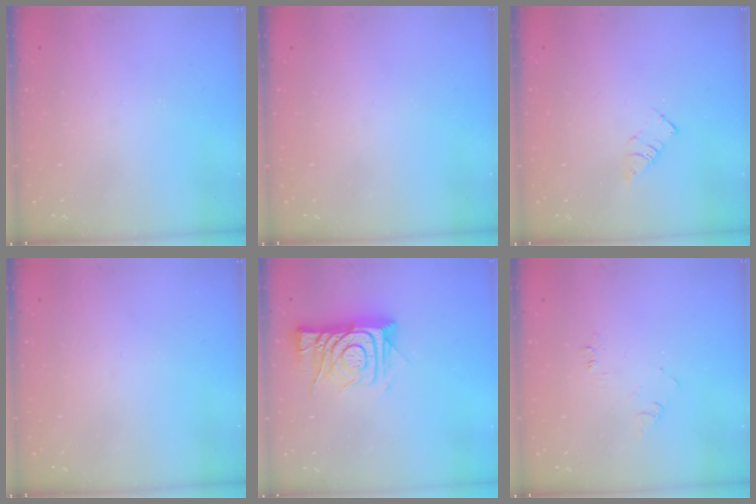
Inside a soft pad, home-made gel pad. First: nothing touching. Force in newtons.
{"total": 0.0}
{"total": 3.2, "press": 3.2, "slide": 0.2}
{"total": 0.0}
{"total": 12.5, "press": 12.5, "slide": 1.1}
{"total": 3.7, "press": 3.7, "slide": 0.4}